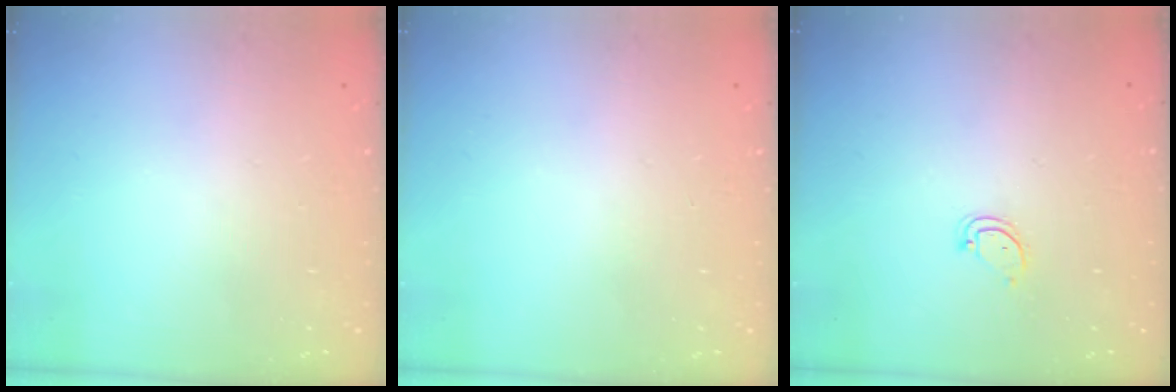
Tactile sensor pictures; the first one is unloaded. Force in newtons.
{"total": 0.0}
{"total": 3.5, "press": 3.5, "slide": 0.4}